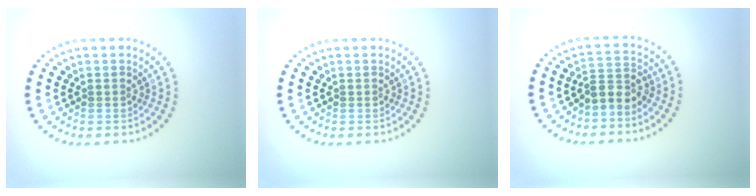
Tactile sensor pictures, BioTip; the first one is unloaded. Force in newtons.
{"total": 0.0}
{"total": 2.5, "press": 1.9, "slide": 1.6}